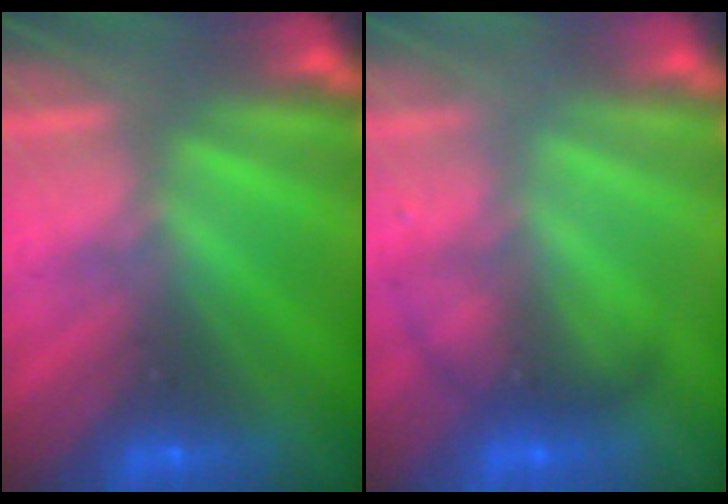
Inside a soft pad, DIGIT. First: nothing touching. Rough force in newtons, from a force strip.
{"total": 2.1}